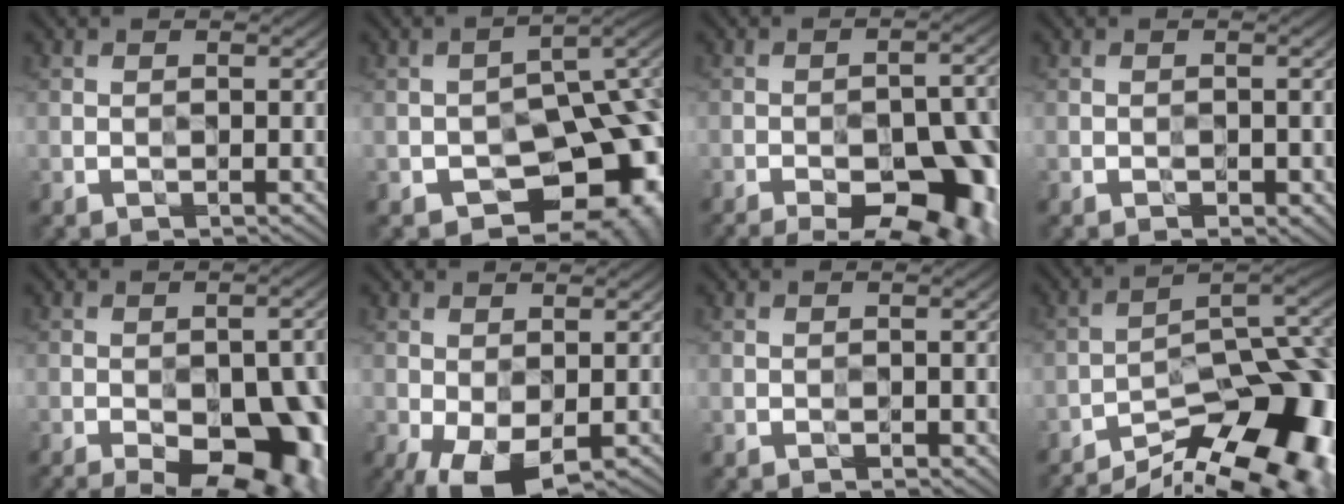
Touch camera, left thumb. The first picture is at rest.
{"total": 13.9, "force": [-6.1, 8.6, 8.9], "torque": [-0.089, -0.006, -0.073]}
{"total": 14.3, "force": [-8.6, 5.5, 10.0], "torque": [-0.109, 0.002, -0.112]}
{"total": 1.7, "force": [-0.7, 1.1, 1.1], "torque": [-0.013, 0.002, -0.005]}
{"total": 16.6, "force": [-8.8, 8.1, 11.5], "torque": [-0.123, -0.012, -0.095]}
{"total": 8.0, "force": [-3.0, 4.3, 6.0], "torque": [-0.117, -0.015, -0.048]}
{"total": 1.1, "force": [-0.5, 0.7, 0.7], "torque": [-0.006, 0.002, -0.005]}
{"total": 17.0, "force": [-10.9, 5.5, 11.7], "torque": [-0.158, -0.003, -0.167]}